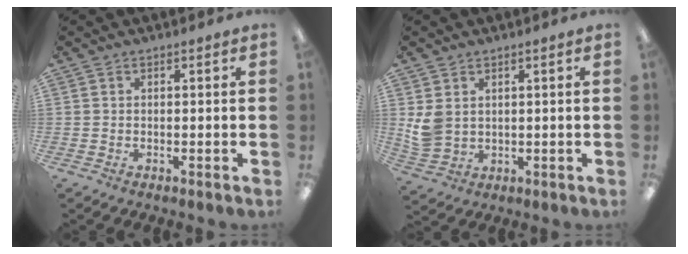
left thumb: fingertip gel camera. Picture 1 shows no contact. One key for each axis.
{"total": 5.5, "fx": 2.0, "fy": 4.1, "fz": 3.0, "tx": -0.075, "ty": -0.003, "tz": 0.042}